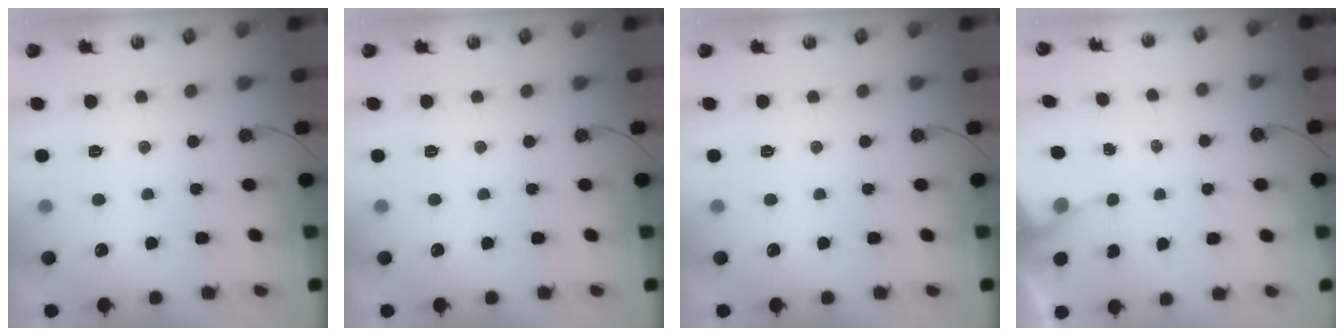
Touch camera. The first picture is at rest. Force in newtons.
{"total": 0.0}
{"total": 0.0}
{"total": 3.3, "press": 3.3, "slide": 0.6}